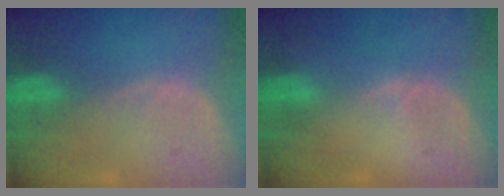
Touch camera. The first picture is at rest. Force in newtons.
{"total": 0.5, "press": 0.5, "slide": 0.2}